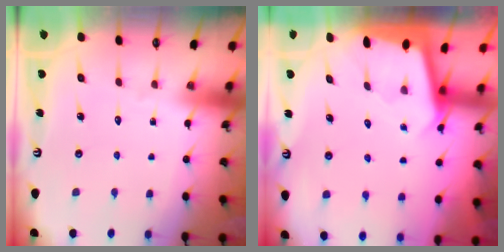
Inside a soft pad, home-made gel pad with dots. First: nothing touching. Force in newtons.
{"total": 1.9, "press": 1.9, "slide": 0.1}